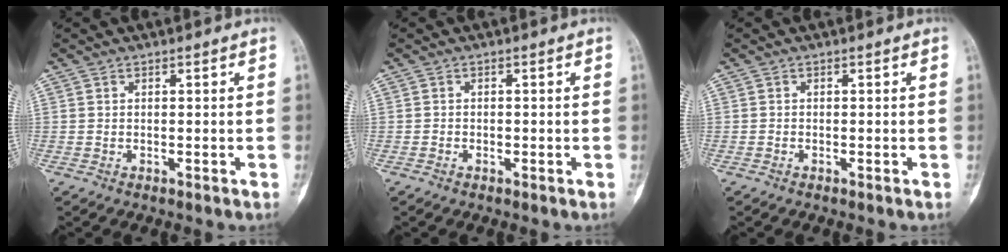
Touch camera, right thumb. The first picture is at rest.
{"total": 0.6, "force": [-0.2, 0.5, 0.3], "torque": [-0.001, 0.002, -0.005]}
{"total": 0.0}